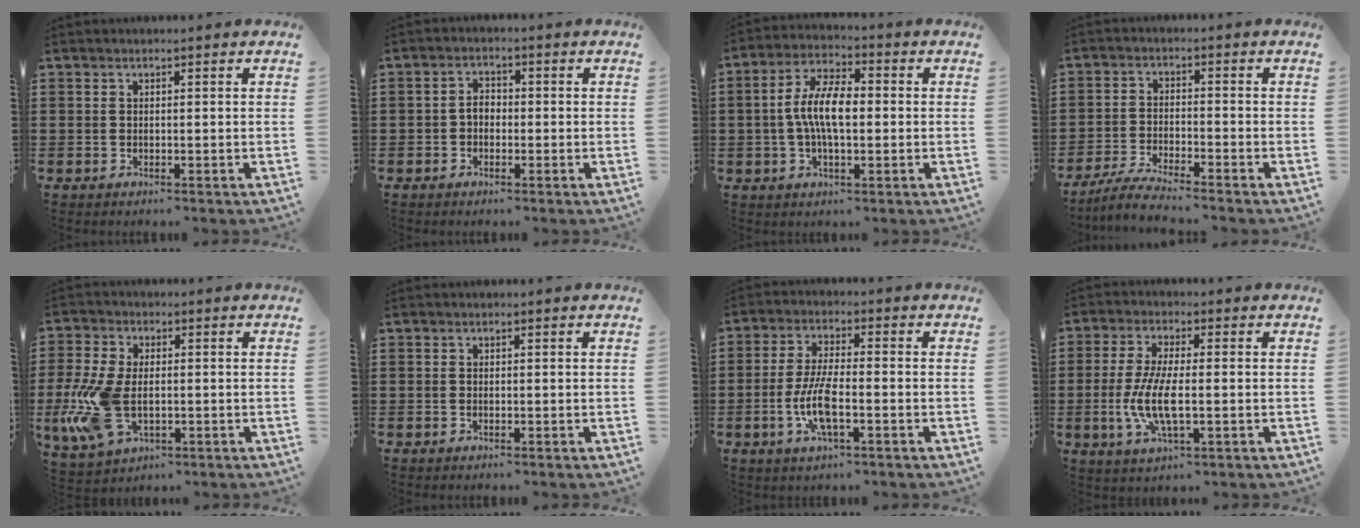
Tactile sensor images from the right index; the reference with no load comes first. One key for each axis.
{"total": 2.3, "fx": -0.6, "fy": 1.5, "fz": 1.5, "tx": -0.030, "ty": 0.005, "tz": -0.014}
{"total": 8.1, "fx": -0.4, "fy": 3.4, "fz": 7.4, "tx": -0.161, "ty": 0.001, "tz": -0.016}
{"total": 4.4, "fx": -4.1, "fy": -0.4, "fz": 1.4, "tx": -0.037, "ty": -0.011, "tz": -0.083}
{"total": 10.9, "fx": -1.8, "fy": 6.1, "fz": 8.9, "tx": -0.214, "ty": -0.010, "tz": -0.031}
{"total": 0.0}
{"total": 7.1, "fx": -2.1, "fy": 1.8, "fz": 6.5, "tx": -0.147, "ty": -0.014, "tz": -0.044}
{"total": 7.3, "fx": -1.6, "fy": 2.2, "fz": 6.8, "tx": -0.155, "ty": -0.011, "tz": -0.036}